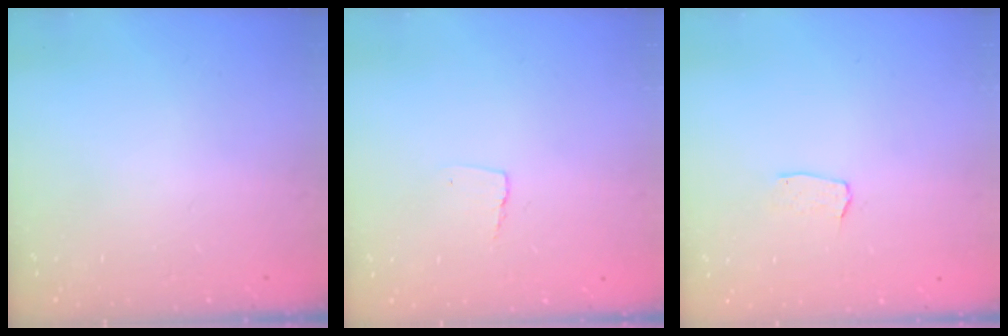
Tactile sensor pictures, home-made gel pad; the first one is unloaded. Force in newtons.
{"total": 4.1, "press": 4.1, "slide": 0.2}
{"total": 3.0, "press": 3.0, "slide": 0.2}